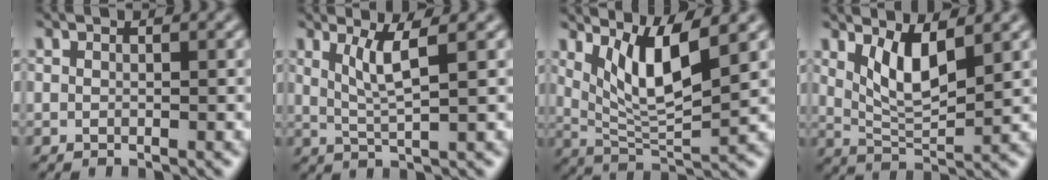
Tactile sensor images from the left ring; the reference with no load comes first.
{"total": 3.3, "force": [1.3, 0.5, 2.9], "torque": [-0.057, -0.004, 0.032]}
{"total": 6.3, "force": [2.8, 1.5, 5.4], "torque": [-0.098, -0.014, 0.058]}
{"total": 4.5, "force": [2.1, 1.4, 3.7], "torque": [-0.078, -0.014, 0.045]}